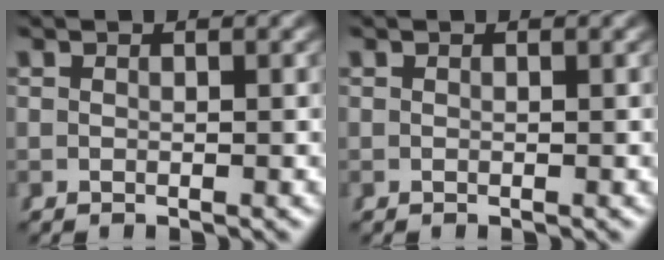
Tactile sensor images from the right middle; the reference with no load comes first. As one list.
[{"total": 0.0}]